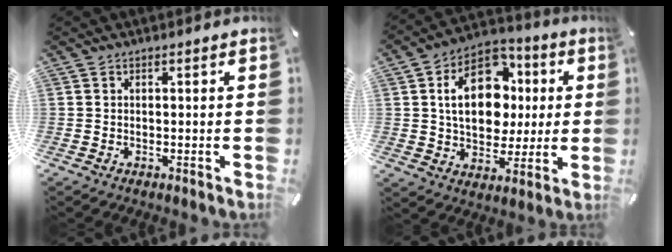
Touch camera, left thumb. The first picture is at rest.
{"total": 17.3, "force": [2.6, 12.9, 11.2], "torque": [-0.182, 0.006, 0.049]}